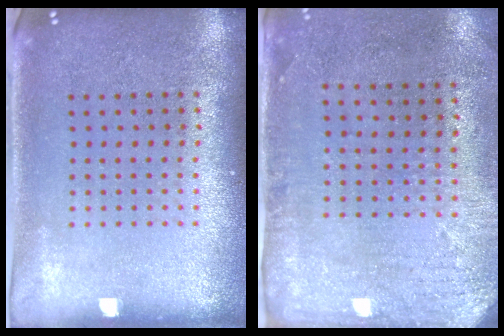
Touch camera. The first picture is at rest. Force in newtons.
{"total": 3.0, "press": 2.4, "slide": 1.8}